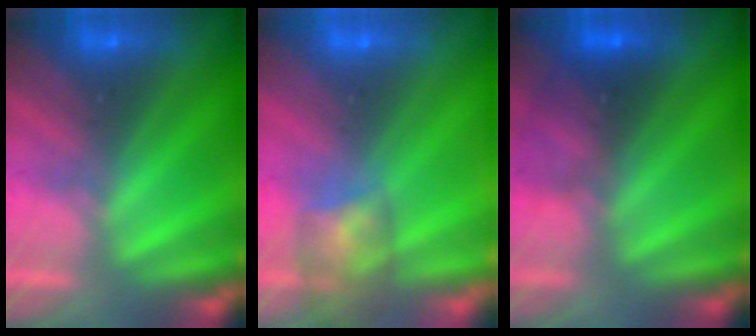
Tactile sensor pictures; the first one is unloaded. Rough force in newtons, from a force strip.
{"total": 7.2}
{"total": 2.7}